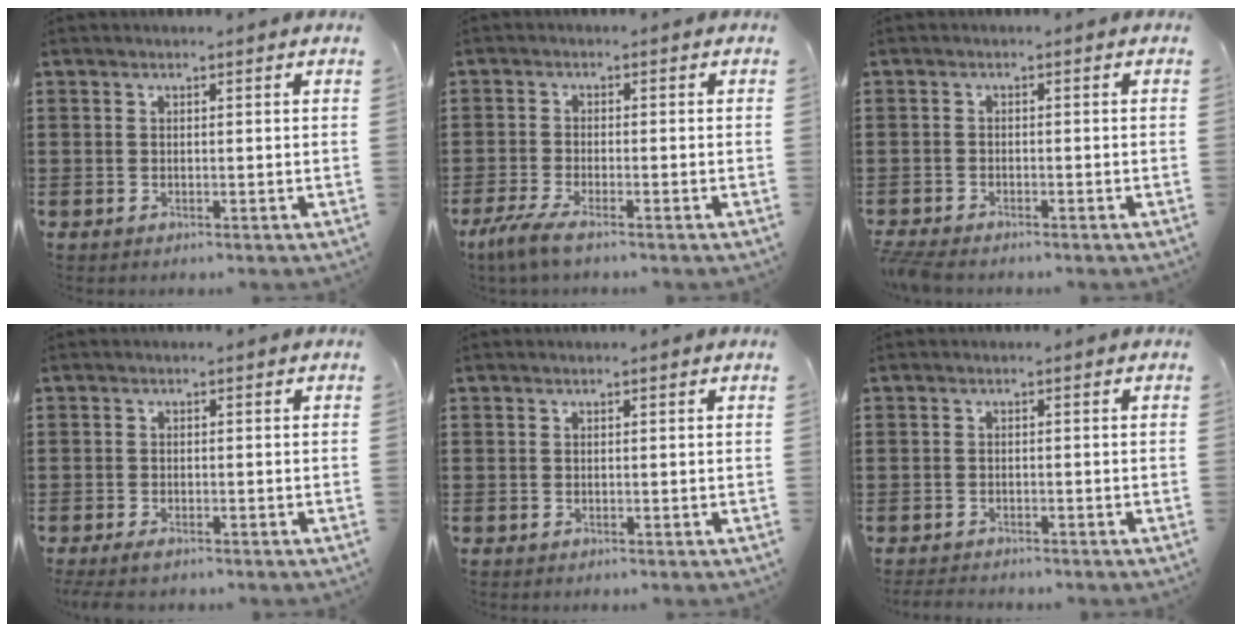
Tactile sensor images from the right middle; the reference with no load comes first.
{"total": 3.8, "force": [-2.9, 0.4, 2.3], "torque": [-0.061, -0.010, -0.061]}
{"total": 1.9, "force": [-1.8, 0.3, 0.5], "torque": [-0.026, -0.004, -0.042]}
{"total": 1.1, "force": [-0.9, 0.4, 0.6], "torque": [-0.013, -0.003, -0.017]}
{"total": 0.0}
{"total": 1.6, "force": [-1.5, 0.4, 0.0], "torque": [-0.005, 0.001, -0.033]}